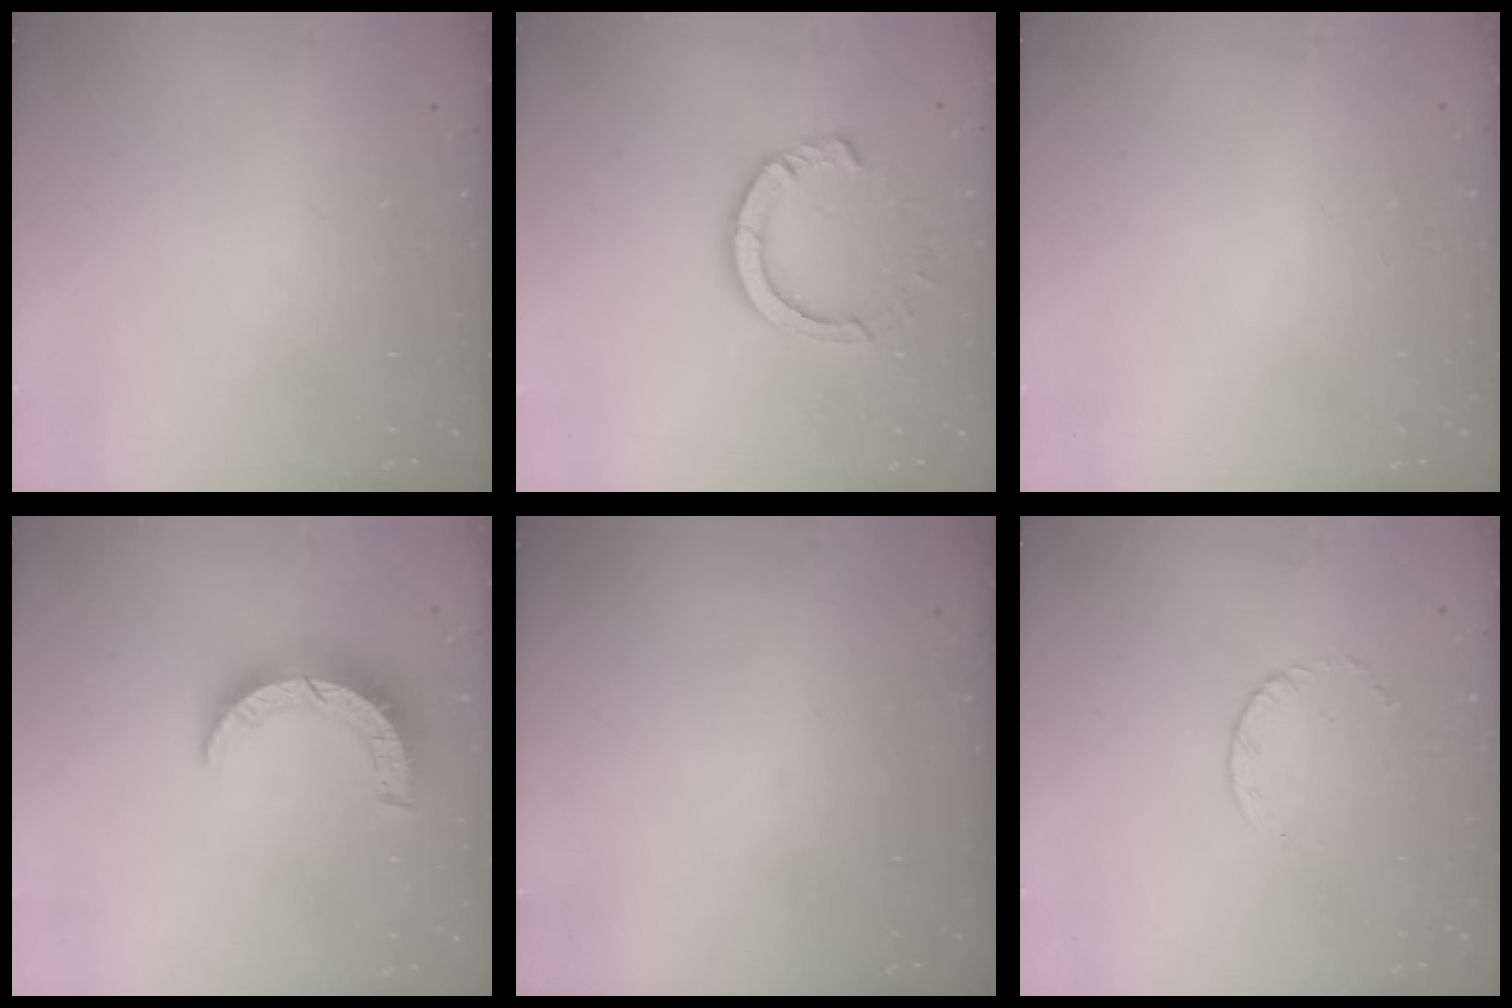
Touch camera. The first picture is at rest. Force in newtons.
{"total": 8.5, "press": 8.4, "slide": 1.0}
{"total": 2.6, "press": 2.6, "slide": 0.2}
{"total": 8.0, "press": 8.0, "slide": 0.4}
{"total": 0.0}
{"total": 3.2, "press": 3.2, "slide": 0.4}